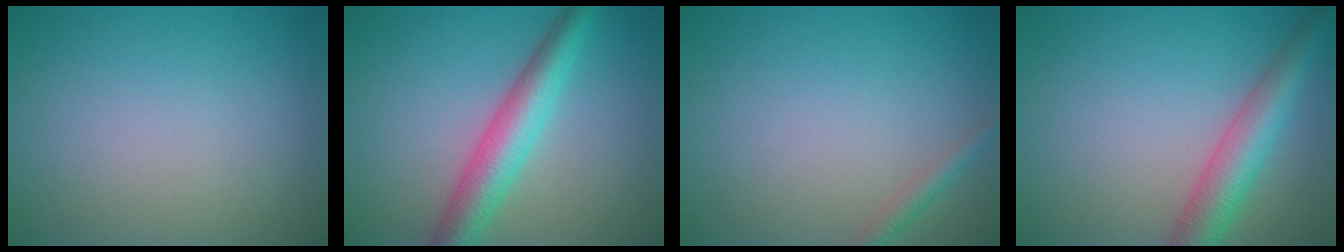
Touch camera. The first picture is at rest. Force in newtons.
{"total": 5.3, "press": 5.3, "slide": 0.0}
{"total": 1.3, "press": 1.3, "slide": 0.0}
{"total": 5.1, "press": 5.1, "slide": 0.2}